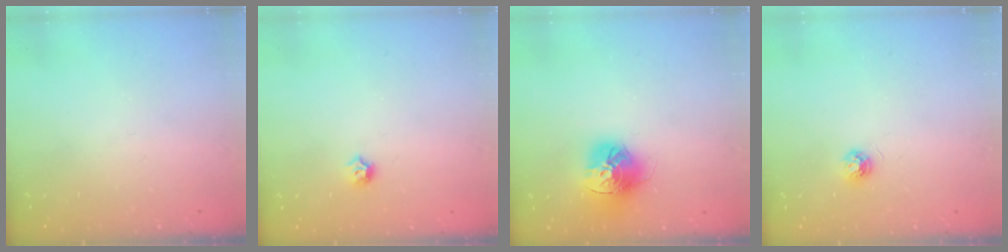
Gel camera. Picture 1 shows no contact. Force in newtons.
{"total": 4.9, "press": 4.8, "slide": 0.9}
{"total": 15.9, "press": 15.9, "slide": 1.5}
{"total": 4.5, "press": 4.5, "slide": 0.7}